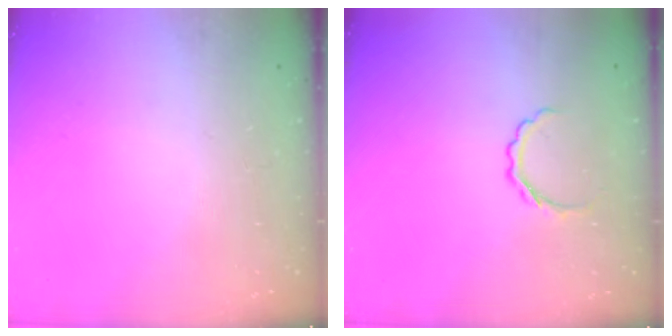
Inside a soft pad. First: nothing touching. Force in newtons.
{"total": 4.6, "press": 4.4, "slide": 1.2}